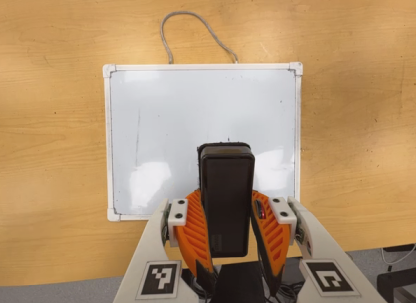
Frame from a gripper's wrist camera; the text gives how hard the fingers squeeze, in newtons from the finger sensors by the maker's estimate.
{"total": 8.9, "left": 7.5, "right": 10.4}